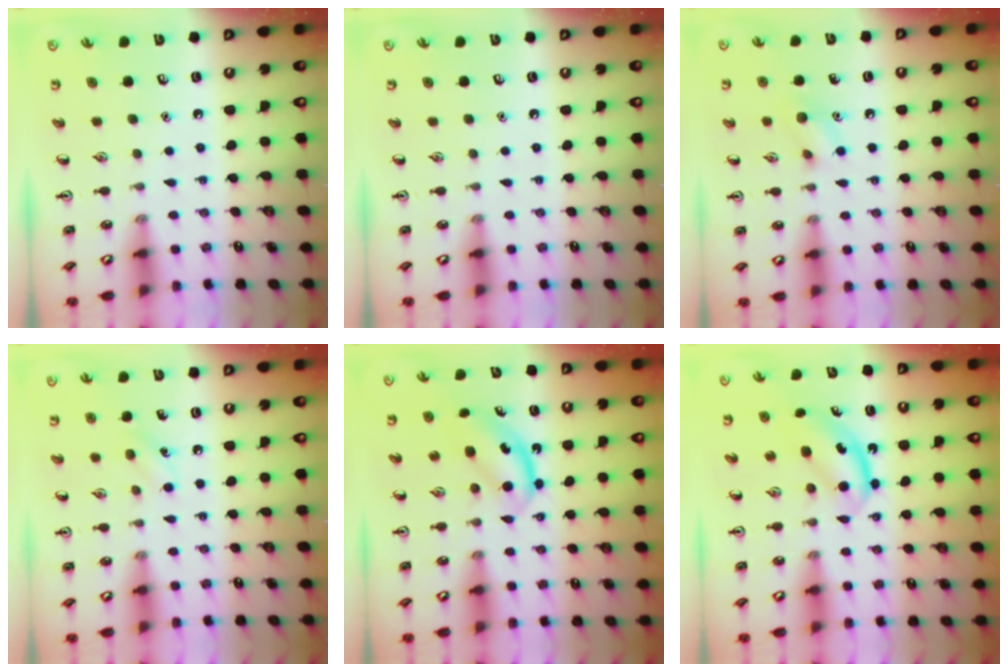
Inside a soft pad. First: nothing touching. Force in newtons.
{"total": 0.0}
{"total": 7.2, "press": 7.1, "slide": 1.3}
{"total": 6.5, "press": 6.3, "slide": 1.7}
{"total": 5.4, "press": 5.4, "slide": 0.8}
{"total": 5.4, "press": 5.4, "slide": 0.8}